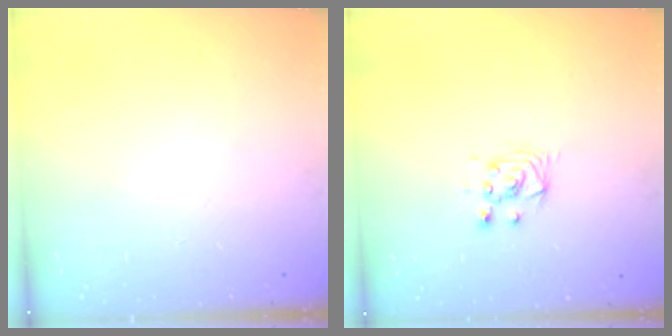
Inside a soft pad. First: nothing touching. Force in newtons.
{"total": 4.2, "press": 4.2, "slide": 0.5}